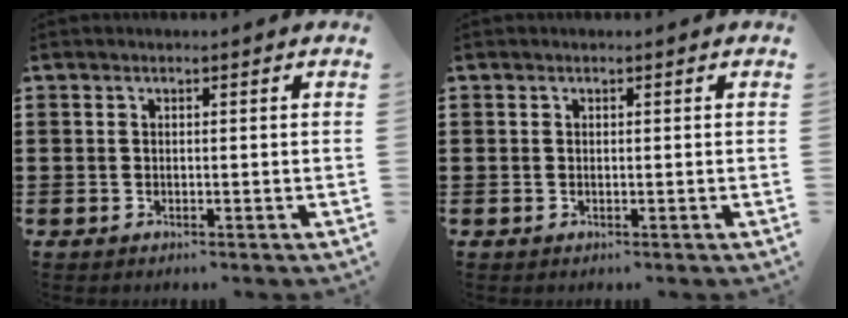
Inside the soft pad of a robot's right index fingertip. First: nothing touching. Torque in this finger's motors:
{"motor_torque": [0.00, -0.01, 0.00, 0.00]}